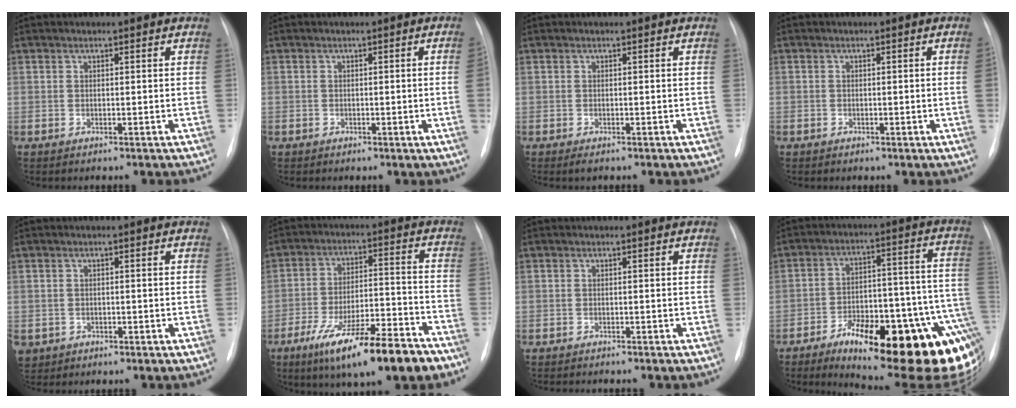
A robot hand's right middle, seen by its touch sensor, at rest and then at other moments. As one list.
[{"total": 2.4, "force": [-0.3, -0.4, 2.3], "torque": [-0.039, 0.000, -0.001]}, {"total": 1.0, "force": [-0.6, 0.3, 0.7], "torque": [-0.009, -0.002, -0.007]}, {"total": 1.5, "force": [-0.3, -0.2, 1.4], "torque": [-0.030, 0.002, -0.004]}, {"total": 3.4, "force": [-1.4, 3.0, 0.9], "torque": [-0.024, 0.001, -0.014]}, {"total": 16.9, "force": [-11.3, 3.1, 12.3], "torque": [-0.188, -0.007, -0.182]}, {"total": 1.3, "force": [-1.2, 0.2, 0.4], "torque": [-0.004, -0.003, -0.014]}, {"total": 29.2, "force": [-15.7, 7.4, 23.4], "torque": [-0.192, 0.021, -0.206]}]